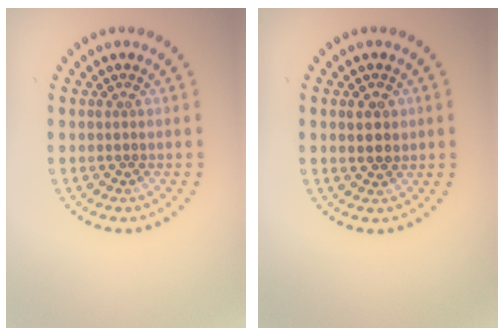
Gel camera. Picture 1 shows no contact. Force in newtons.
{"total": 2.4, "press": 2.3, "slide": 0.6}